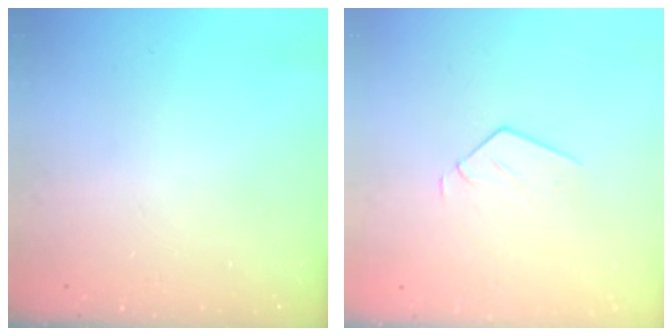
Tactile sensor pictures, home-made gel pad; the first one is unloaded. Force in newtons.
{"total": 3.5, "press": 3.4, "slide": 0.2}